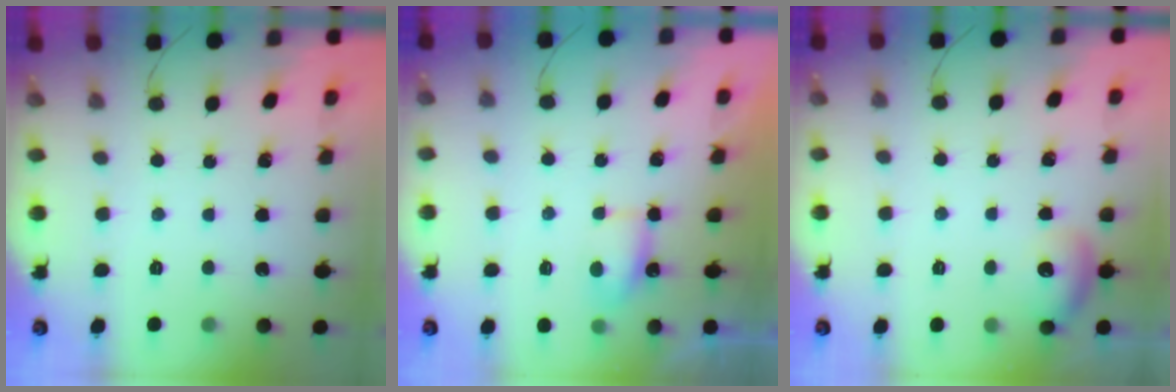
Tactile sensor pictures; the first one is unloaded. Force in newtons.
{"total": 4.2, "press": 4.1, "slide": 1.0}
{"total": 9.9, "press": 8.4, "slide": 5.2}